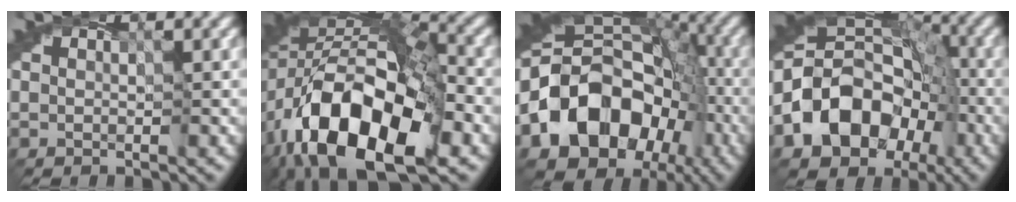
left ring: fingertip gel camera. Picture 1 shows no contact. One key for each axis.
{"total": 16.6, "fx": -6.2, "fy": 9.6, "fz": 12.0, "tx": -0.221, "ty": -0.011, "tz": -0.111}
{"total": 16.4, "fx": -5.0, "fy": 12.4, "fz": 9.4, "tx": -0.165, "ty": 0.002, "tz": -0.099}
{"total": 12.6, "fx": -4.4, "fy": 9.7, "fz": 6.8, "tx": -0.128, "ty": 0.010, "tz": -0.090}